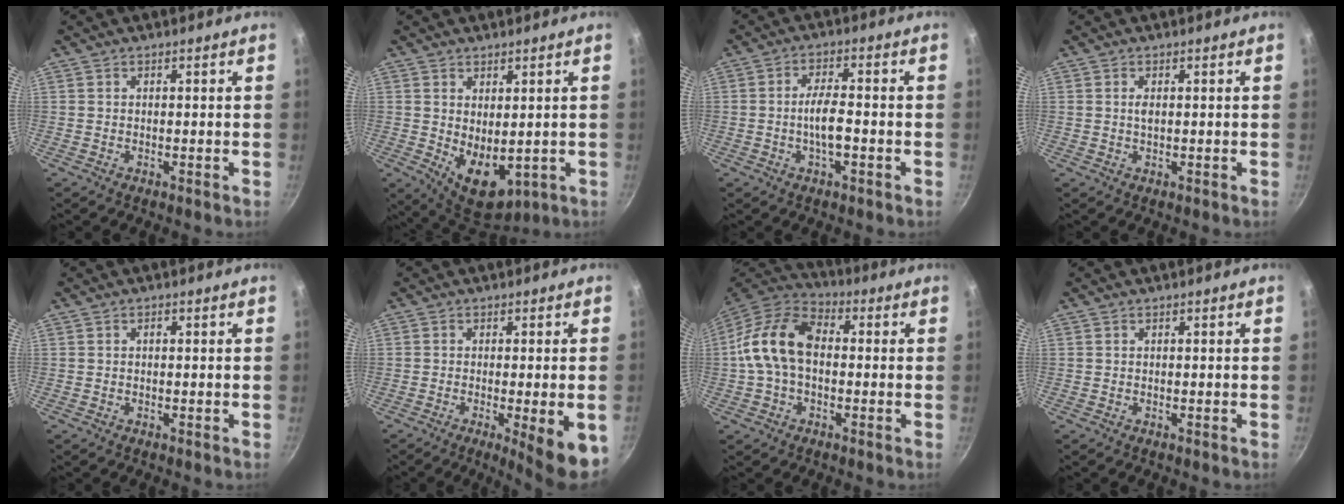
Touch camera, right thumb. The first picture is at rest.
{"total": 9.7, "force": [-1.1, 5.4, 8.0], "torque": [-0.108, -0.013, 0.008]}
{"total": 5.6, "force": [-1.2, 2.1, 5.0], "torque": [-0.092, 0.013, -0.024]}
{"total": 1.3, "force": [0.2, 0.6, 1.1], "torque": [-0.021, 0.000, 0.007]}
{"total": 0.6, "force": [0.0, 0.4, 0.4], "torque": [-0.004, 0.001, 0.000]}
{"total": 10.0, "force": [-3.8, 2.1, 9.0], "torque": [-0.114, -0.014, -0.049]}
{"total": 14.5, "force": [0.1, 9.4, 11.1], "torque": [-0.210, 0.039, -0.008]}
{"total": 0.0}